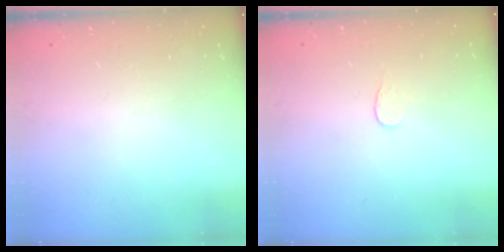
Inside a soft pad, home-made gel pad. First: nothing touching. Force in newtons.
{"total": 3.3, "press": 3.3, "slide": 0.4}